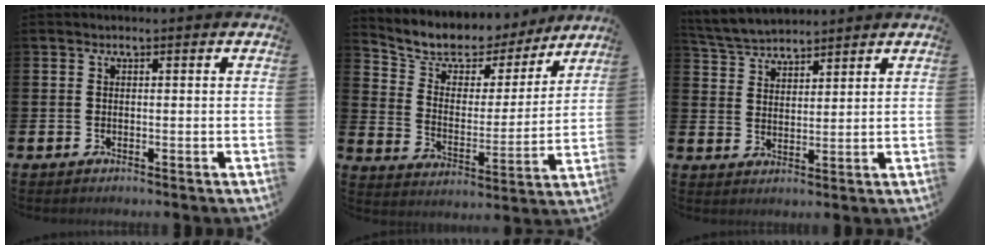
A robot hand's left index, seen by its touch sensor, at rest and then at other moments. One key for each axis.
{"total": 8.2, "fx": 7.3, "fy": 3.5, "fz": 1.2, "tx": -0.069, "ty": -0.053, "tz": 0.128}
{"total": 4.6, "fx": 4.5, "fy": 0.8, "fz": 0.2, "tx": -0.029, "ty": -0.018, "tz": 0.083}